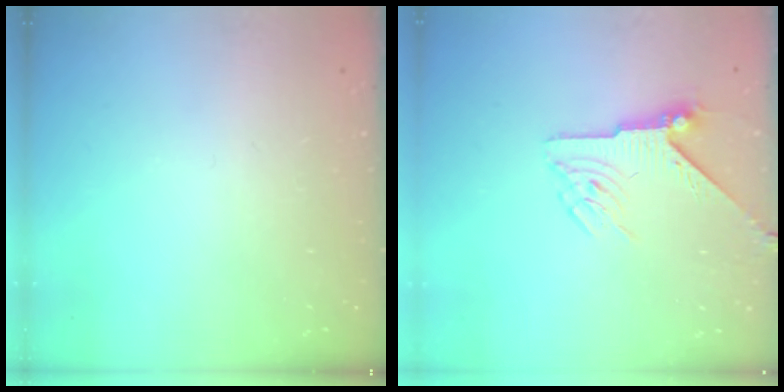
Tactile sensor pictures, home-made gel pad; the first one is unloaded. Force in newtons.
{"total": 6.0, "press": 6.0, "slide": 0.4}